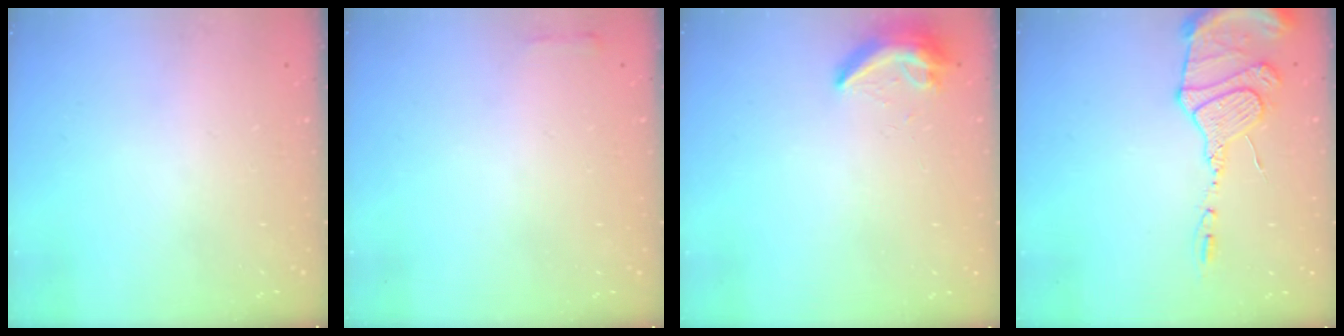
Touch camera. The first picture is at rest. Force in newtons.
{"total": 2.1, "press": 2.0, "slide": 0.5}
{"total": 7.8, "press": 7.8, "slide": 0.9}
{"total": 18.1, "press": 17.8, "slide": 3.3}